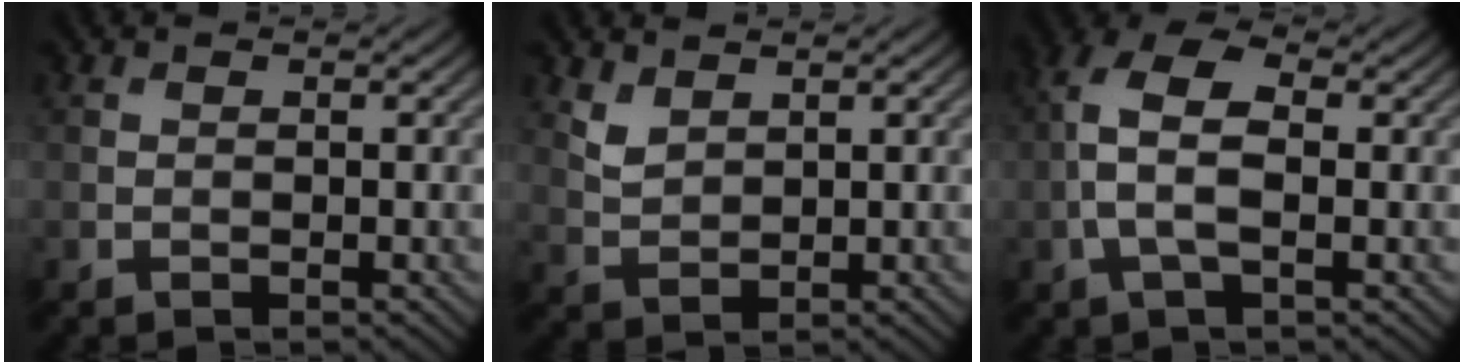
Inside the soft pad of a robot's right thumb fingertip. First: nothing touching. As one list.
[{"total": 2.5, "force": [1.9, 1.2, 1.2], "torque": [-0.035, -0.004, 0.046]}, {"total": 6.6, "force": [-0.3, 3.1, 5.8], "torque": [-0.138, 0.015, -0.016]}]